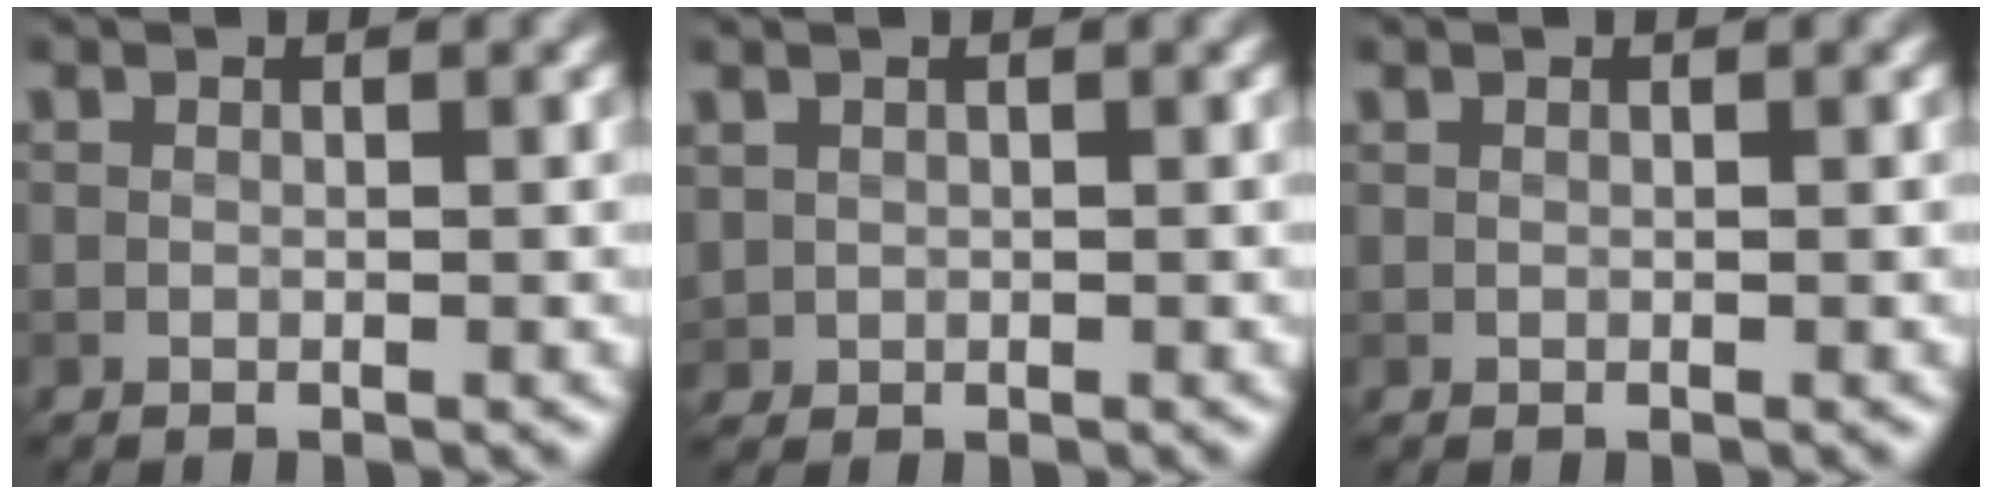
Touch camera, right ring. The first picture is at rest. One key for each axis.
{"total": 0.9, "fx": 0.4, "fy": 0.8, "fz": 0.1, "tx": -0.002, "ty": -0.001, "tz": 0.013}
{"total": 0.0}